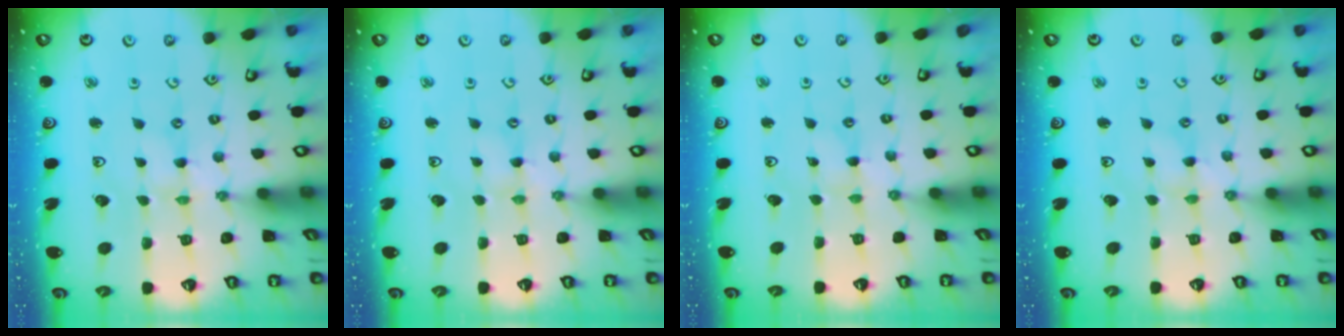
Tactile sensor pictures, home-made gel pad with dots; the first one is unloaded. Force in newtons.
{"total": 1.7, "press": 1.7, "slide": 0.3}
{"total": 0.8, "press": 0.8, "slide": 0.1}
{"total": 0.6, "press": 0.6, "slide": 0.2}